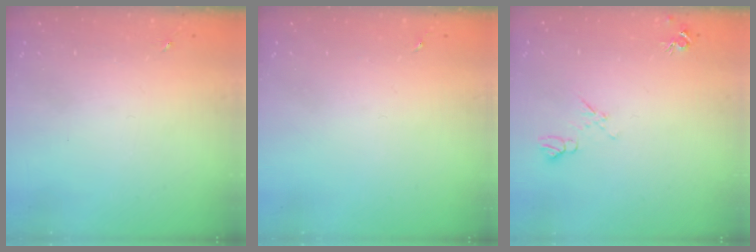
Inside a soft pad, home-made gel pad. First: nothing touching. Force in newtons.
{"total": 0.0}
{"total": 7.8, "press": 7.8, "slide": 0.9}